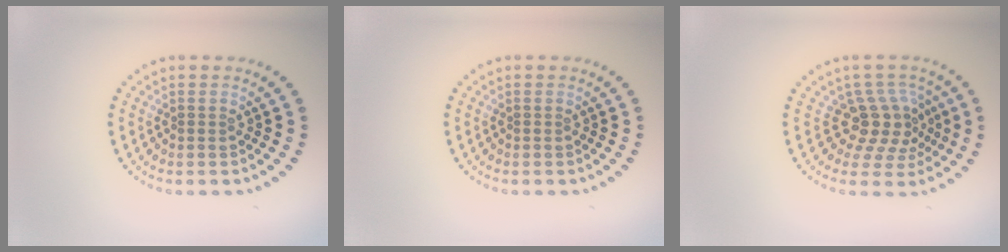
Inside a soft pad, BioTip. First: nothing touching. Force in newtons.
{"total": 0.0}
{"total": 3.7, "press": 2.9, "slide": 2.3}